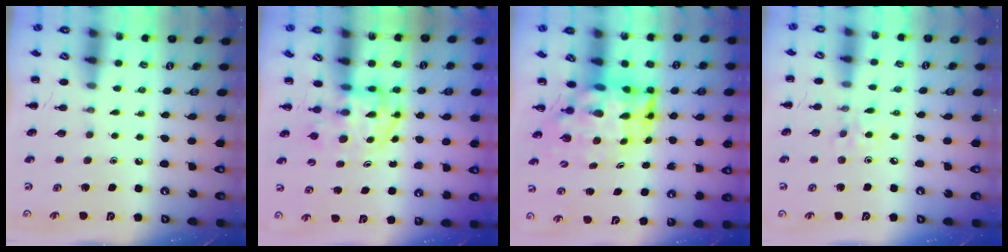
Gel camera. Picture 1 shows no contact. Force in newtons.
{"total": 3.4, "press": 3.4, "slide": 0.5}
{"total": 7.5, "press": 7.2, "slide": 2.2}
{"total": 4.0, "press": 3.8, "slide": 1.4}